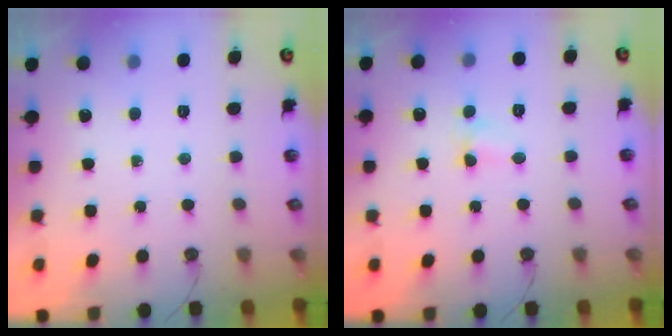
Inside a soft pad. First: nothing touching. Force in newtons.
{"total": 5.3, "press": 5.3, "slide": 0.6}